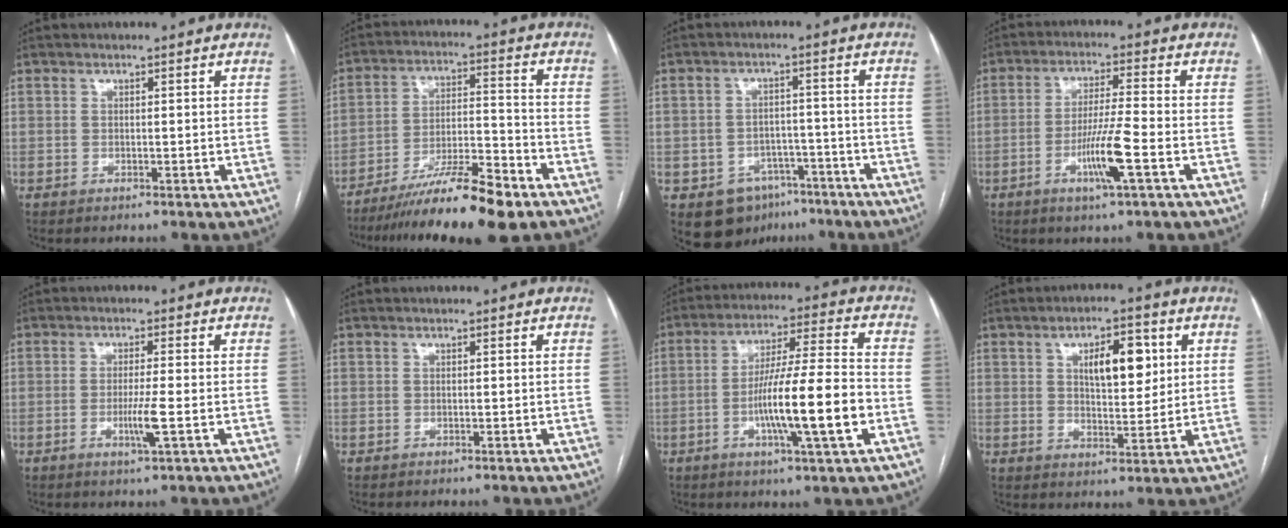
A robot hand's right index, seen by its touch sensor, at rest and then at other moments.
{"total": 14.4, "force": [-10.6, 1.2, 9.7], "torque": [-0.166, -0.014, -0.181]}
{"total": 5.8, "force": [-3.3, 4.7, 0.8], "torque": [-0.004, 0.012, -0.040]}
{"total": 7.7, "force": [-2.9, -0.4, 7.1], "torque": [-0.140, -0.009, -0.054]}
{"total": 3.8, "force": [-1.0, -0.5, 3.6], "torque": [-0.074, -0.010, -0.018]}
{"total": 0.0}
{"total": 14.2, "force": [-3.7, 0.1, 13.7], "torque": [-0.242, -0.003, -0.064]}
{"total": 8.1, "force": [2.6, 3.1, 7.0], "torque": [-0.108, 0.008, 0.045]}